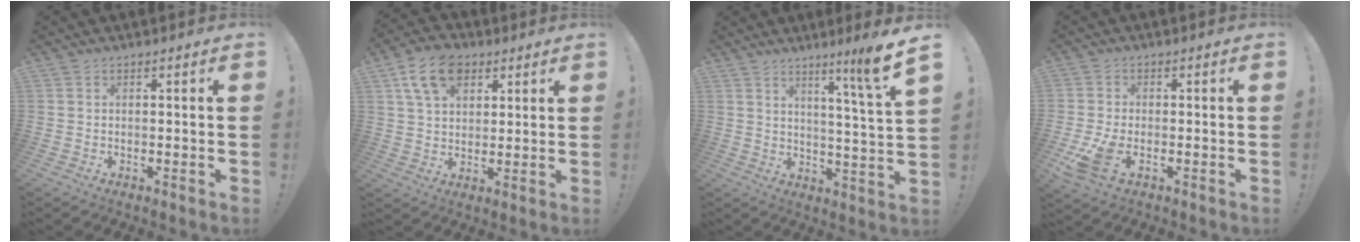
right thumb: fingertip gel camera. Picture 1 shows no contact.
{"total": 12.1, "force": [6.0, 8.0, 6.8], "torque": [-0.111, -0.011, 0.115]}
{"total": 9.9, "force": [5.6, -1.9, 7.9], "torque": [-0.113, -0.040, 0.074]}
{"total": 7.4, "force": [-2.9, 3.9, 5.6], "torque": [-0.123, -0.006, -0.048]}